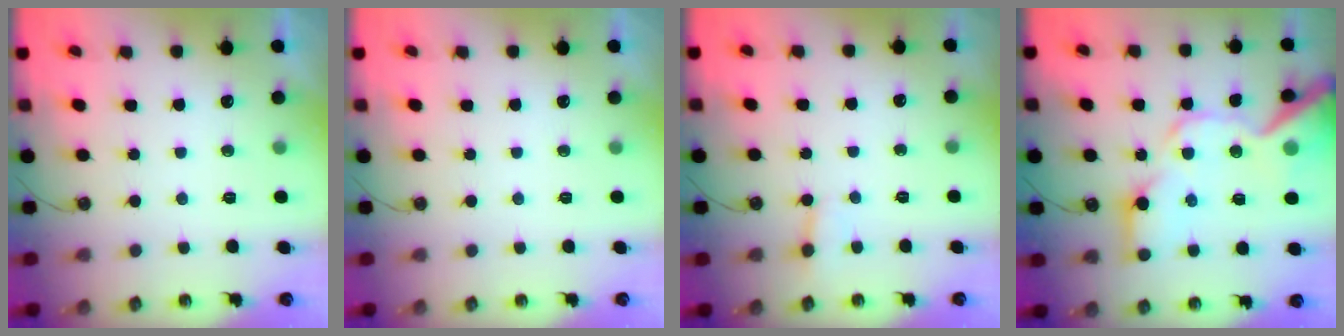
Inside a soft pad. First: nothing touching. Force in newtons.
{"total": 0.0}
{"total": 2.8, "press": 2.8, "slide": 0.3}
{"total": 20.6, "press": 20.4, "slide": 2.7}